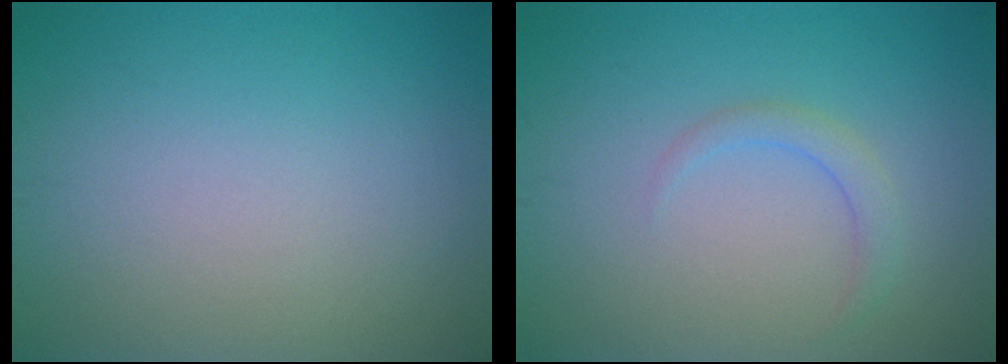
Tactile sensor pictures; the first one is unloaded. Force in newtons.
{"total": 1.5, "press": 1.5, "slide": 0.1}